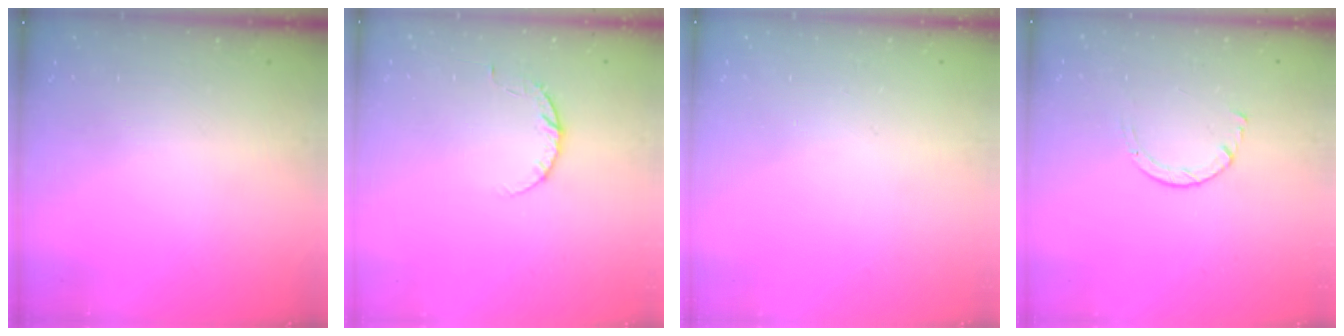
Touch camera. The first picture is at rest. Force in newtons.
{"total": 4.5, "press": 4.5, "slide": 0.5}
{"total": 2.6, "press": 2.6, "slide": 0.2}
{"total": 2.7, "press": 2.7, "slide": 0.3}